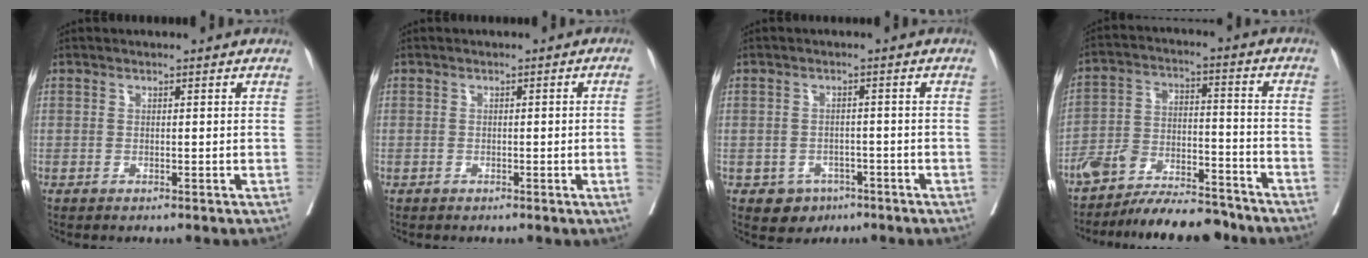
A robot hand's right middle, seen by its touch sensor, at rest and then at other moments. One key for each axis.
{"total": 2.3, "fx": -0.4, "fy": -0.5, "fz": 2.2, "tx": -0.034, "ty": 0.001, "tz": -0.003}
{"total": 3.8, "fx": -2.1, "fy": 3.1, "fz": 0.8, "tx": -0.007, "ty": 0.008, "tz": -0.025}
{"total": 14.0, "fx": -12.8, "fy": 3.3, "fz": 4.6, "tx": -0.070, "ty": 0.026, "tz": -0.211}